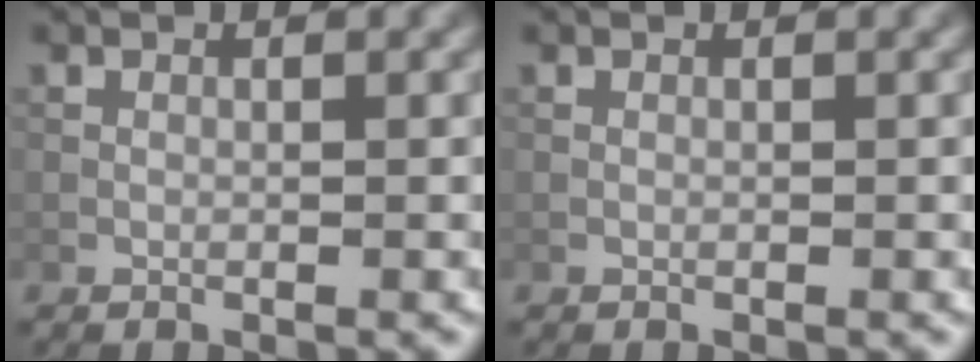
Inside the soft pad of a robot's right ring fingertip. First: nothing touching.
{"total": 0.0}